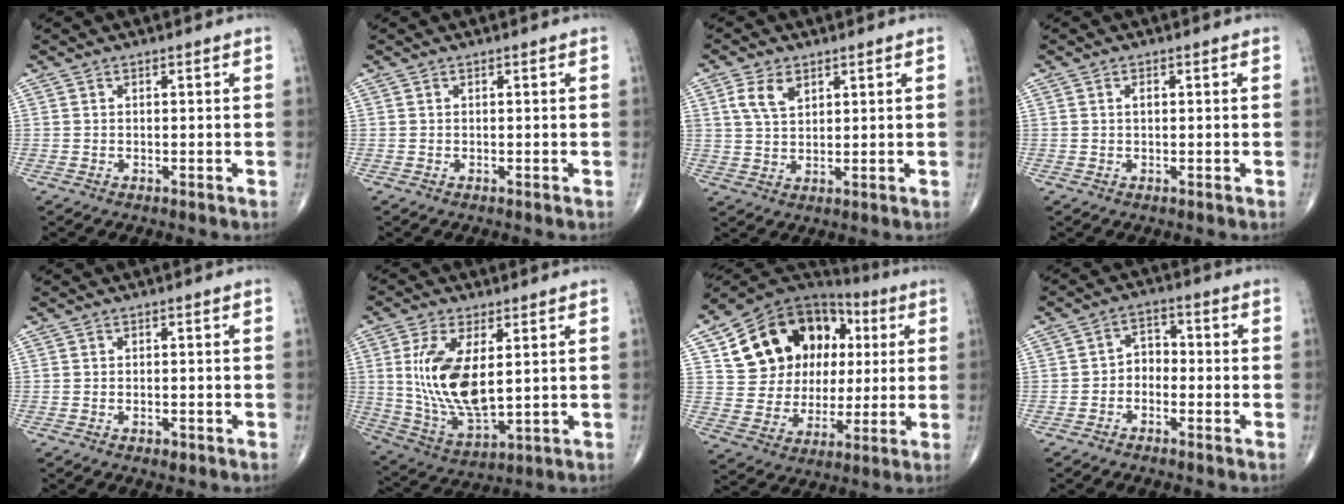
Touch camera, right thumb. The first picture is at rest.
{"total": 0.0}
{"total": 5.4, "force": [2.6, 3.2, 3.6], "torque": [-0.062, -0.006, 0.053]}
{"total": 0.9, "force": [0.2, 0.5, 0.8], "torque": [-0.012, 0.002, 0.001]}
{"total": 1.4, "force": [-0.7, 0.7, 1.0], "torque": [-0.016, 0.005, -0.007]}
{"total": 14.8, "force": [2.5, 6.8, 12.9], "torque": [-0.251, -0.022, 0.061]}
{"total": 21.8, "force": [5.9, 16.8, 12.7], "torque": [-0.166, 0.030, 0.111]}
{"total": 4.0, "force": [-1.5, 3.0, 2.2], "torque": [-0.014, 0.027, -0.040]}